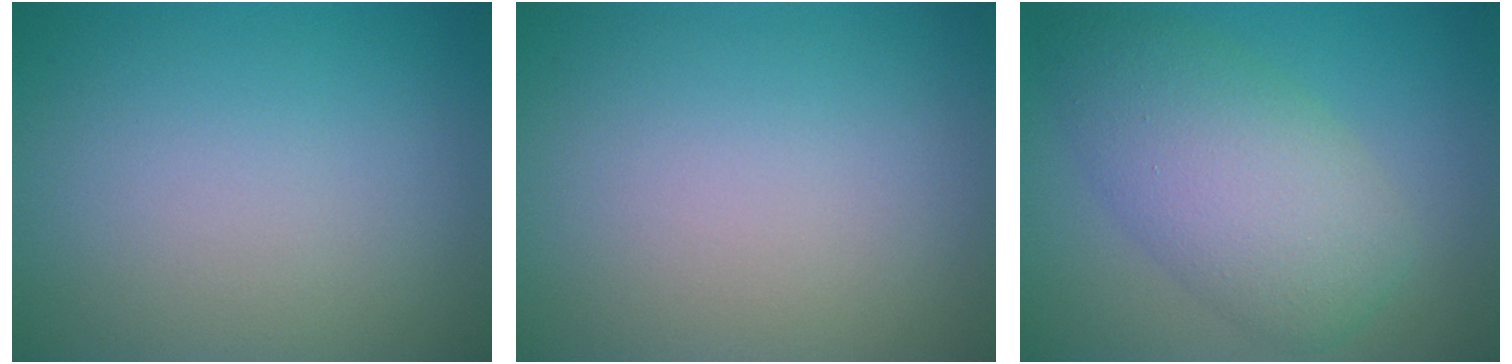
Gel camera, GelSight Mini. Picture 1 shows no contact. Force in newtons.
{"total": 0.0}
{"total": 6.9, "press": 6.9, "slide": 0.3}